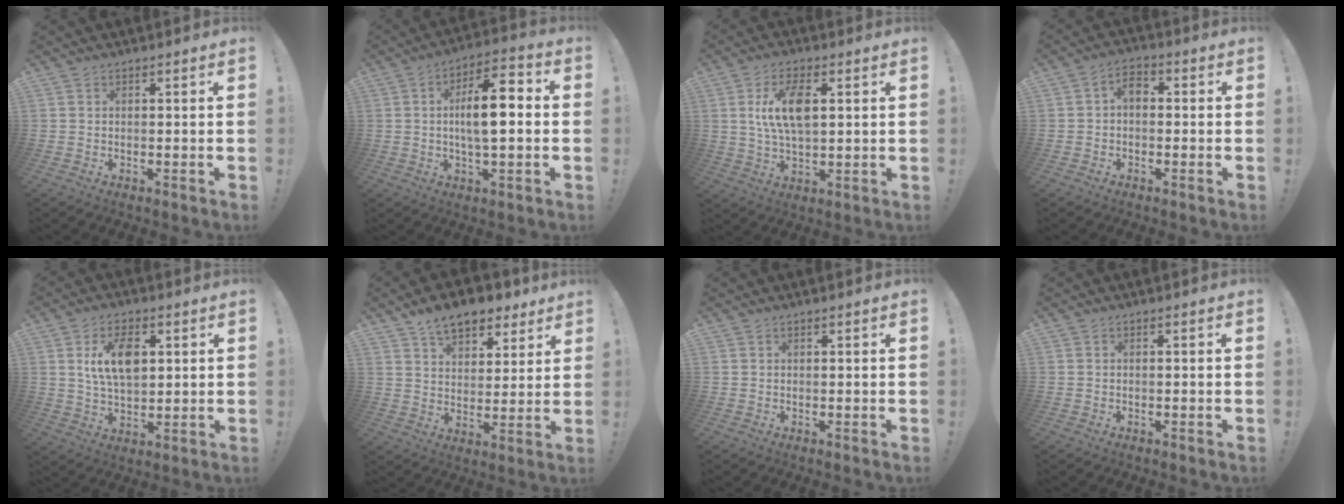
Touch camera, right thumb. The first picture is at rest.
{"total": 12.2, "force": [0.2, 4.4, 11.4], "torque": [-0.187, 0.006, -0.005]}
{"total": 10.8, "force": [2.6, 5.6, 8.9], "torque": [-0.164, 0.002, 0.043]}
{"total": 3.9, "force": [-0.6, 2.5, 3.0], "torque": [-0.059, 0.011, -0.010]}
{"total": 11.3, "force": [3.2, 6.7, 8.5], "torque": [-0.137, 0.003, 0.055]}
{"total": 10.8, "force": [7.7, 5.9, 4.8], "torque": [-0.071, -0.046, 0.142]}
{"total": 0.0}
{"total": 0.0}